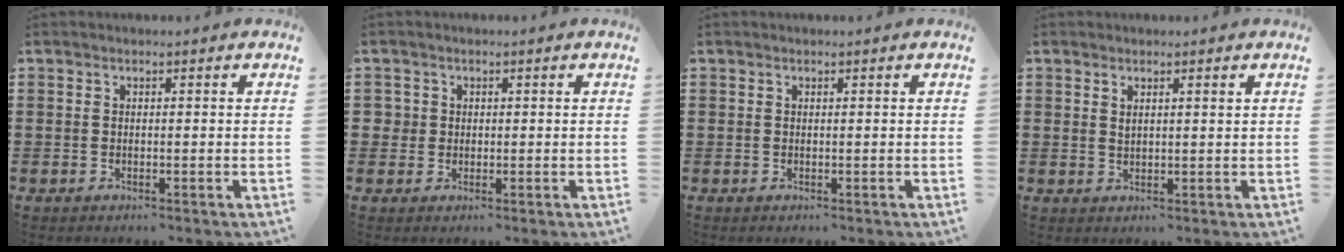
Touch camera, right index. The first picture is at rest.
{"total": 2.0, "force": [0.3, 1.9, 0.4], "torque": [-0.016, 0.009, 0.004]}
{"total": 0.0}
{"total": 1.4, "force": [0.8, 0.4, 1.1], "torque": [-0.023, 0.002, 0.015]}